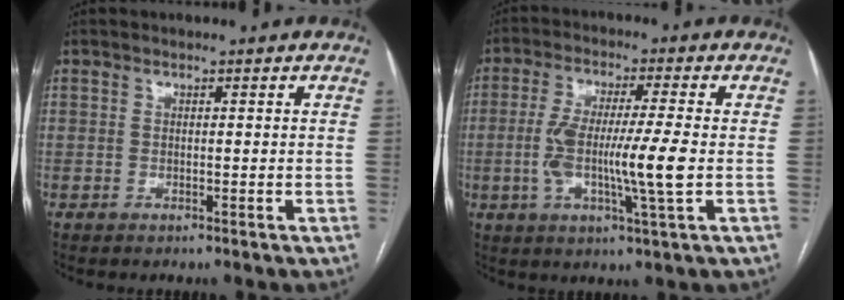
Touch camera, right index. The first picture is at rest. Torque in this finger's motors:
{"motor_torque": [1.34, -0.02, 0.86, 0.21]}